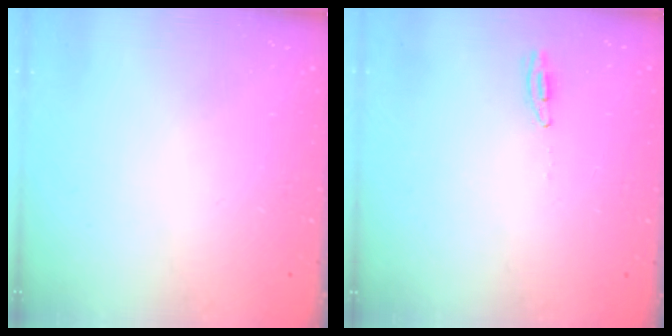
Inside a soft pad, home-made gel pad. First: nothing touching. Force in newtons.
{"total": 3.0, "press": 2.8, "slide": 1.2}